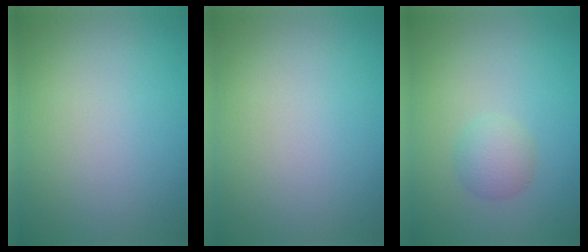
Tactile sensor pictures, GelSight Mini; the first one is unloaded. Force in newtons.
{"total": 0.0}
{"total": 2.0, "press": 2.0, "slide": 0.1}